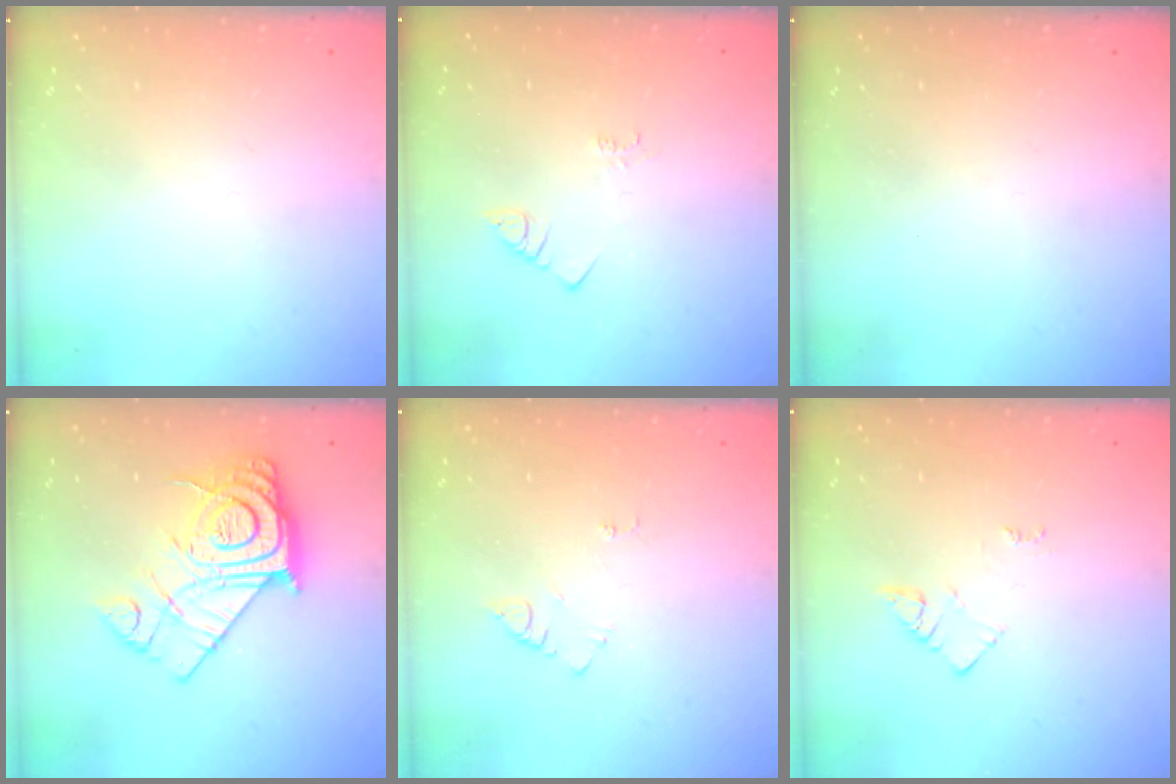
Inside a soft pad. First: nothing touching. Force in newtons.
{"total": 1.4, "press": 1.4, "slide": 0.3}
{"total": 0.0}
{"total": 17.2, "press": 17.1, "slide": 1.3}
{"total": 4.2, "press": 4.2, "slide": 0.4}
{"total": 3.1, "press": 3.1, "slide": 0.4}